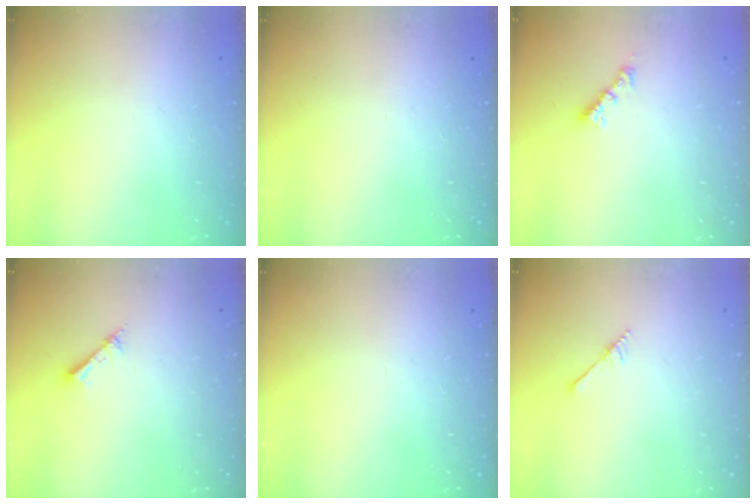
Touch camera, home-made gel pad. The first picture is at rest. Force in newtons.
{"total": 0.0}
{"total": 2.6, "press": 2.6, "slide": 0.1}
{"total": 1.2, "press": 1.2, "slide": 0.1}
{"total": 0.0}
{"total": 2.9, "press": 2.9, "slide": 0.2}